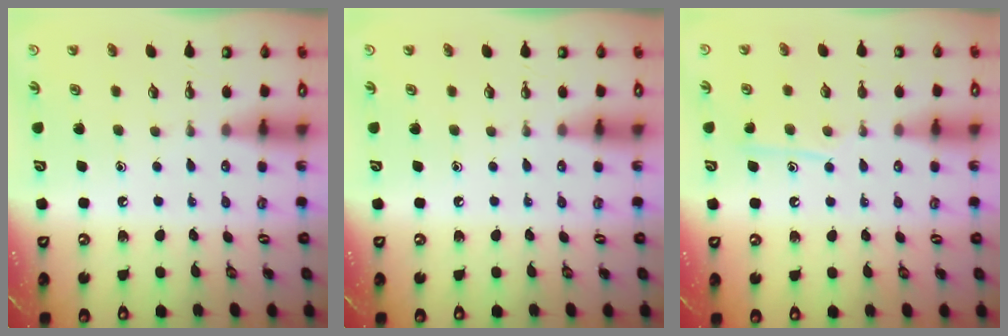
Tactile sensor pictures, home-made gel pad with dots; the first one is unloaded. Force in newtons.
{"total": 0.0}
{"total": 9.1, "press": 9.1, "slide": 0.7}